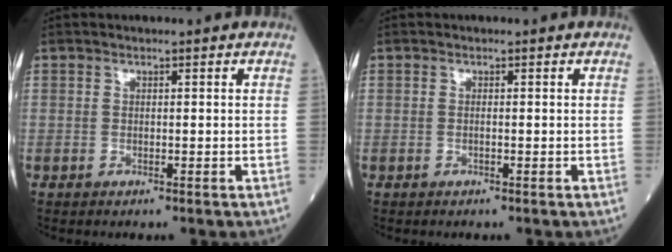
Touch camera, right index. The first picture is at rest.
{"total": 0.0}